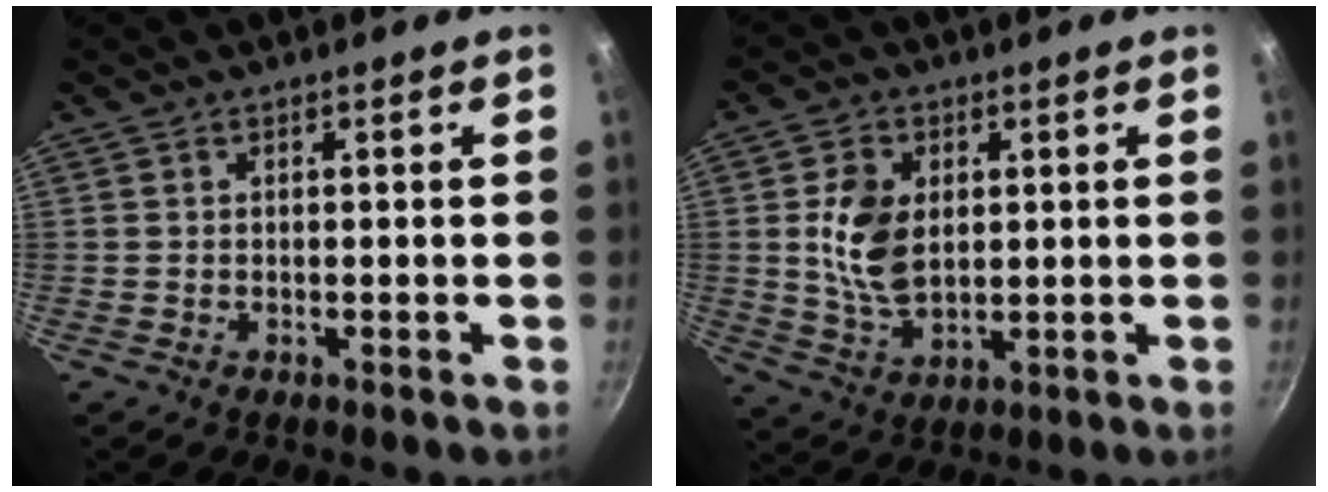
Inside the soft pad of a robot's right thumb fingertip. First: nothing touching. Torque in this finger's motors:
{"motor_torque": [-0.64, 0.81, 0.56, 0.16, 0.06]}